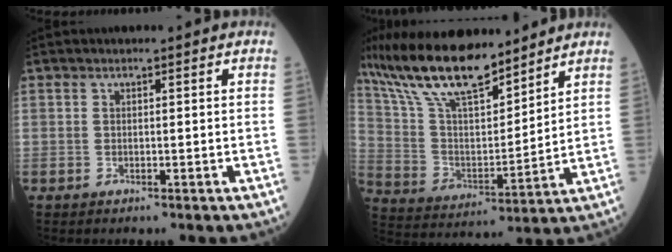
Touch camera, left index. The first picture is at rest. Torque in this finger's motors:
{"motor_torque": [0.69, -0.84, 0.95, 0.21]}